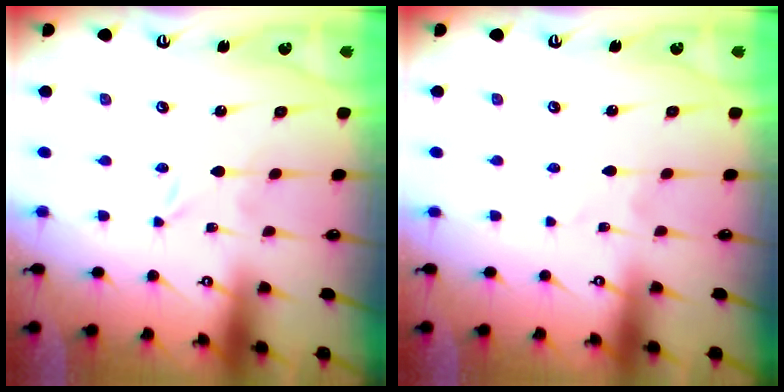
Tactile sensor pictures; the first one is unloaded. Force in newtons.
{"total": 2.2, "press": 2.1, "slide": 0.3}